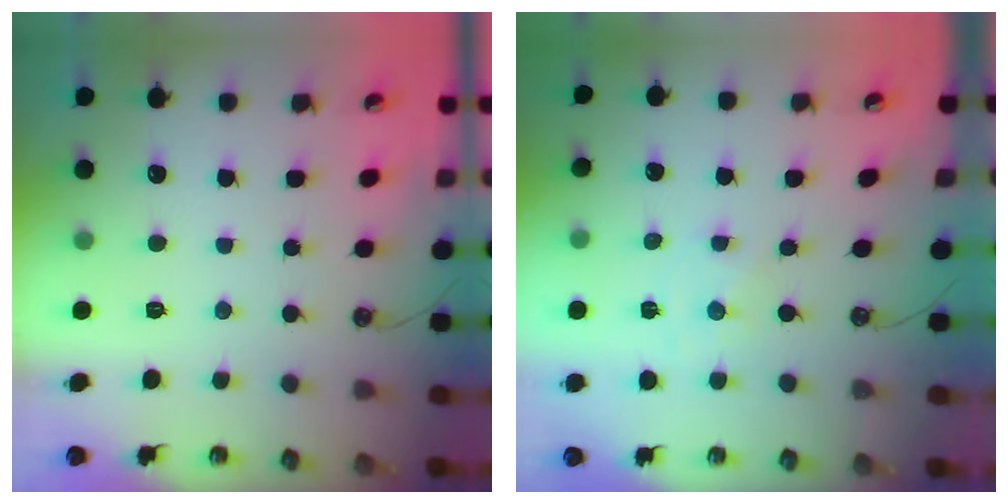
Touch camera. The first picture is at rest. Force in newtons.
{"total": 0.0}